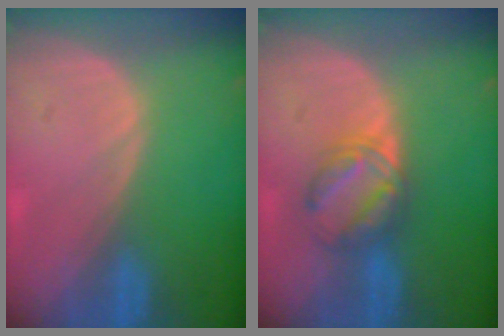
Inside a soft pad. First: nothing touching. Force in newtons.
{"total": 5.8, "press": 5.5, "slide": 1.8}